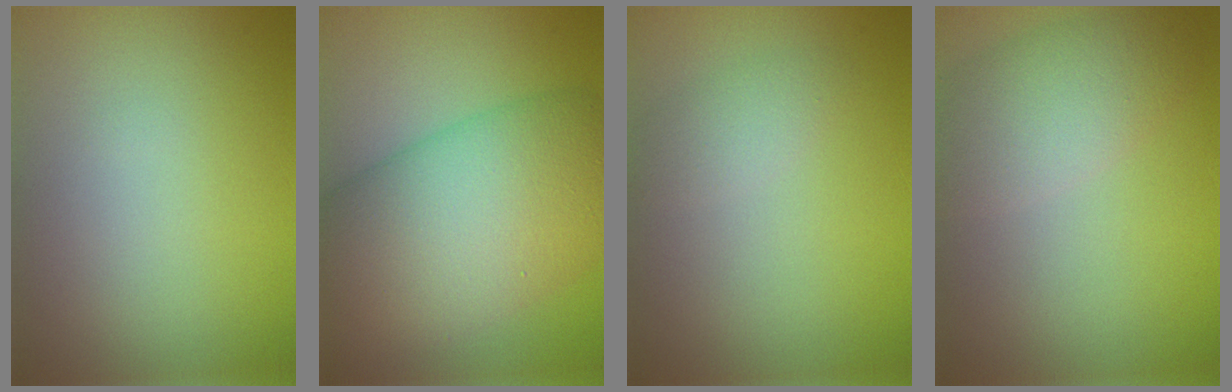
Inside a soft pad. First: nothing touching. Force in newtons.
{"total": 12.4, "press": 12.4, "slide": 0.3}
{"total": 1.6, "press": 1.6, "slide": 0.1}
{"total": 4.3, "press": 4.3, "slide": 0.2}